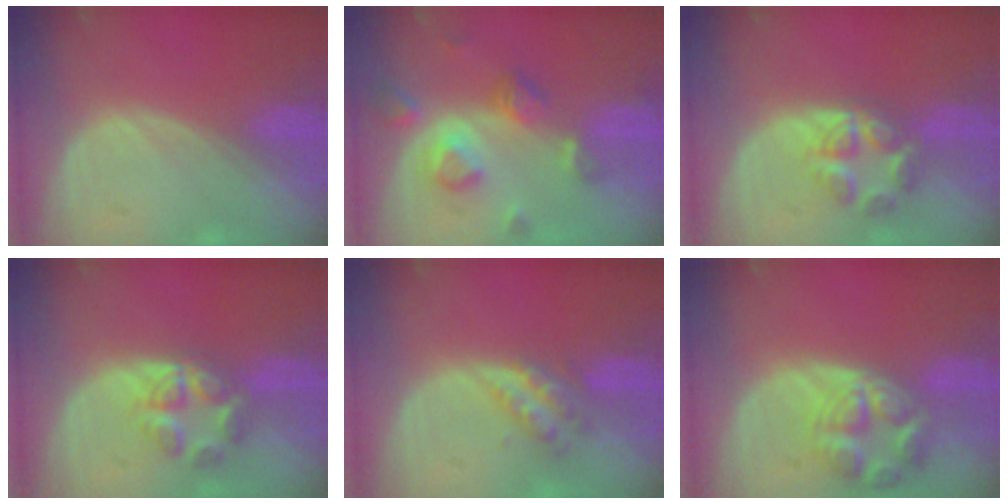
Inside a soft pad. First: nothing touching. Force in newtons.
{"total": 8.0, "press": 7.1, "slide": 3.7}
{"total": 6.2, "press": 5.5, "slide": 2.8}
{"total": 6.2, "press": 5.5, "slide": 2.8}
{"total": 4.0, "press": 4.0, "slide": 0.3}
{"total": 7.8, "press": 7.0, "slide": 3.5}